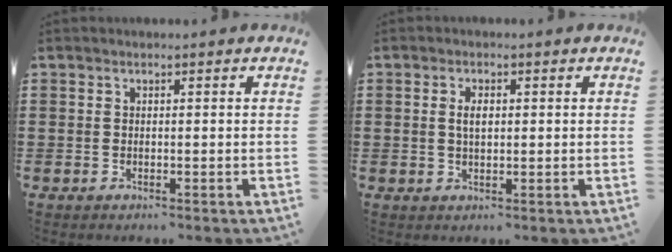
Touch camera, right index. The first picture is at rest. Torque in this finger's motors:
{"motor_torque": [1.03, 1.10, 0.37, 0.11]}